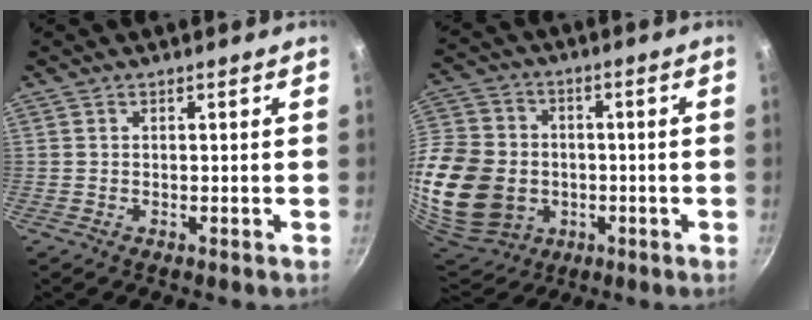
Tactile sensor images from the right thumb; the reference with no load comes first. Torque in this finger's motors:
{"motor_torque": [-0.68, 1.97, 1.47, -1.32, 0.36]}